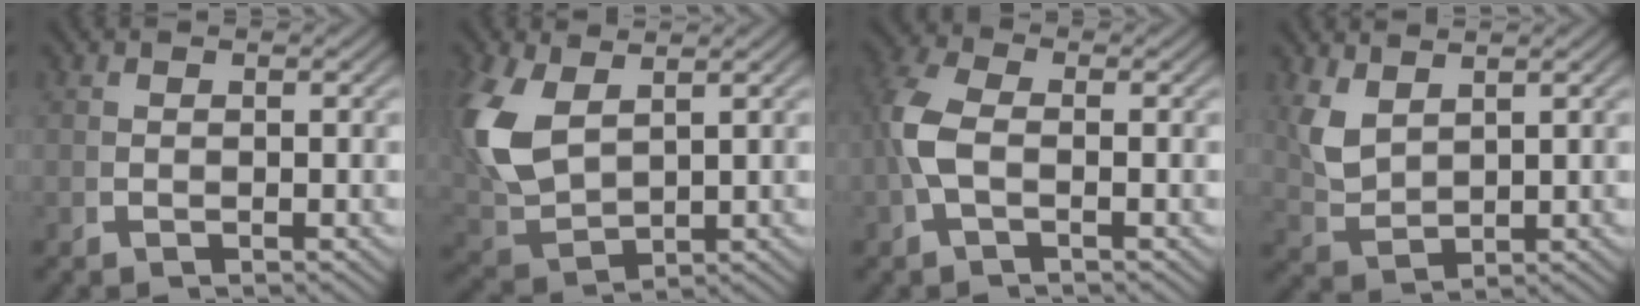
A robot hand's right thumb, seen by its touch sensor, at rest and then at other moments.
{"total": 6.8, "force": [1.2, 4.7, 4.7], "torque": [-0.142, -0.026, 0.050]}
{"total": 3.5, "force": [-0.1, 2.0, 2.9], "torque": [-0.085, -0.010, 0.007]}
{"total": 3.6, "force": [1.6, 2.1, 2.5], "torque": [-0.072, -0.016, 0.052]}